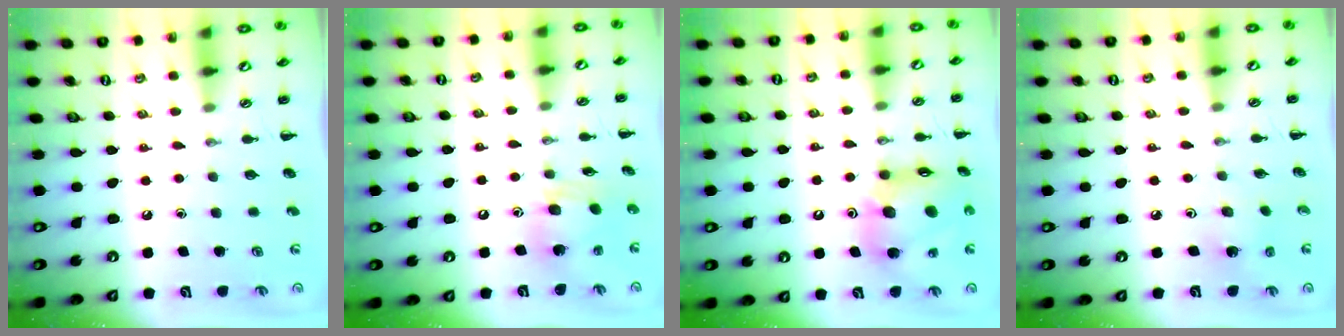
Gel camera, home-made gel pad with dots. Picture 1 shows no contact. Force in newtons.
{"total": 10.7, "press": 10.6, "slide": 1.3}
{"total": 15.9, "press": 15.6, "slide": 3.1}
{"total": 2.7, "press": 2.5, "slide": 0.9}